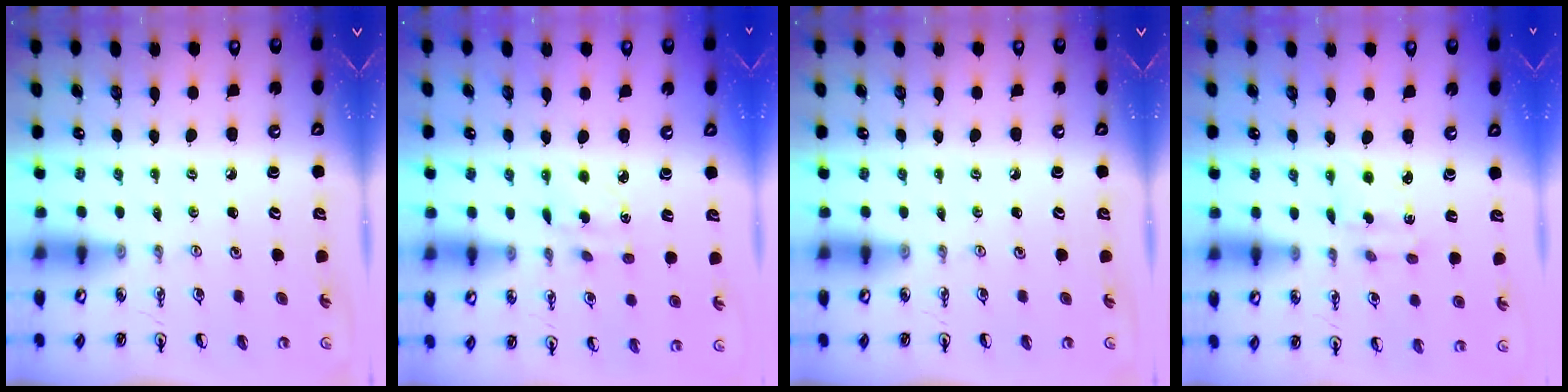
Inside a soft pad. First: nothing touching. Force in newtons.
{"total": 3.6, "press": 3.5, "slide": 0.7}
{"total": 0.0}
{"total": 2.9, "press": 2.8, "slide": 0.6}